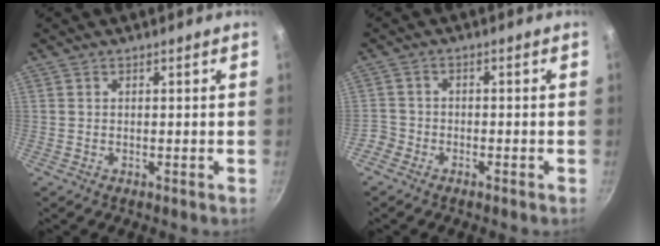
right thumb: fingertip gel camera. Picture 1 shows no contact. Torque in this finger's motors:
{"motor_torque": [0.61, -0.34, -0.13, -0.79, -0.06]}